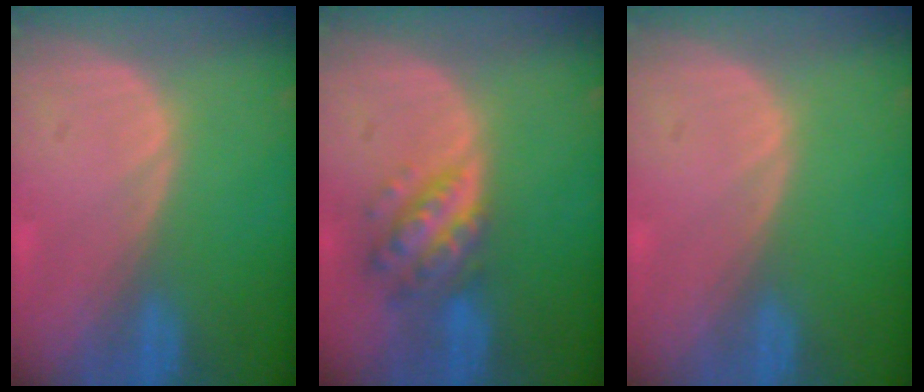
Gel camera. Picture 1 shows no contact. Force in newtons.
{"total": 6.3, "press": 5.7, "slide": 2.8}
{"total": 0.0}